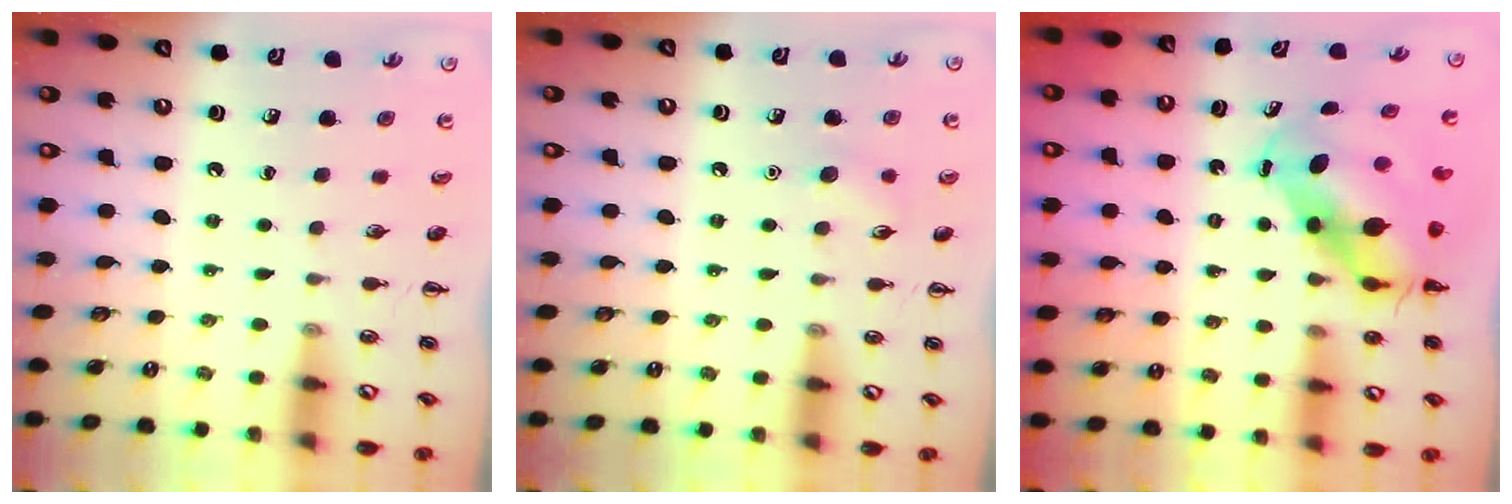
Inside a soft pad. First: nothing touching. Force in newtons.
{"total": 6.7, "press": 6.5, "slide": 1.7}
{"total": 8.1, "press": 7.8, "slide": 2.2}